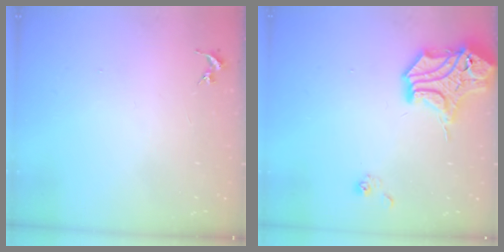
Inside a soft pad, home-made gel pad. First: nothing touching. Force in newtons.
{"total": 15.0, "press": 14.7, "slide": 2.7}